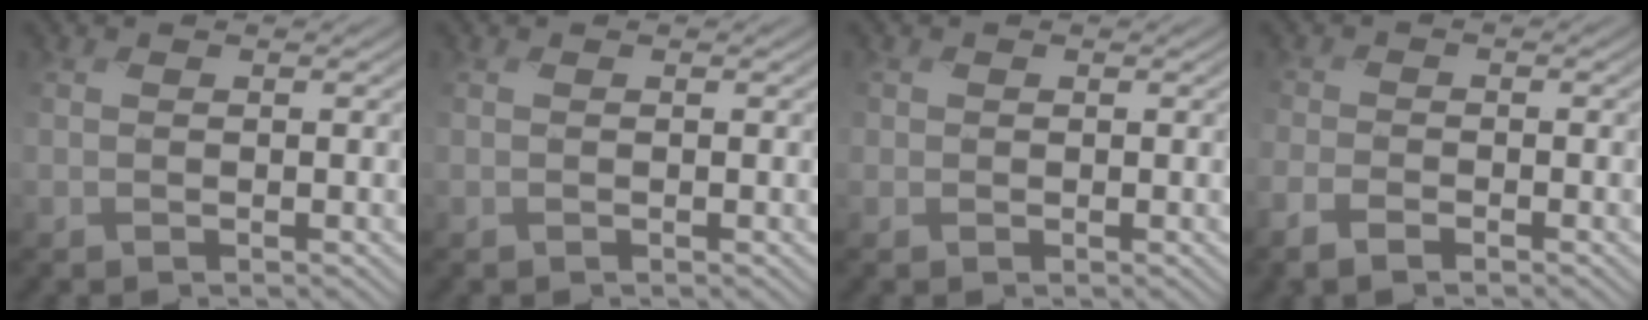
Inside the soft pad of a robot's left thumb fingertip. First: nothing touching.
{"total": 0.0}
{"total": 1.1, "force": [0.2, 1.1, 0.1], "torque": [-0.001, -0.003, 0.000]}
{"total": 3.4, "force": [-2.4, 1.6, 1.8], "torque": [-0.042, -0.008, -0.053]}